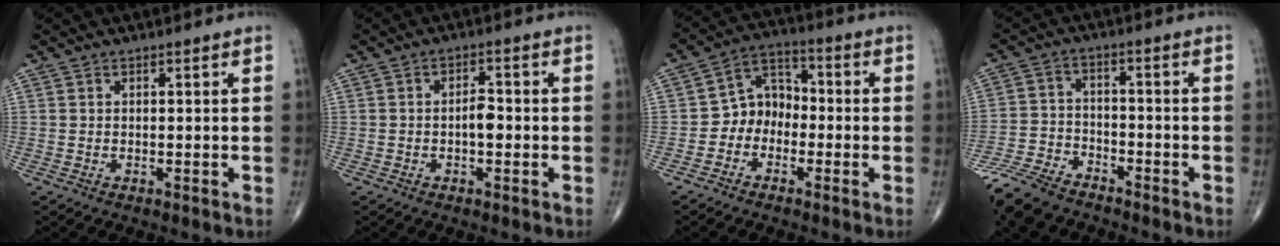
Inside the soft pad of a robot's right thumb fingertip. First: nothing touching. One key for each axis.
{"total": 3.2, "fx": -0.6, "fy": 1.6, "fz": 2.7, "tx": -0.035, "ty": 0.009, "tz": -0.014}
{"total": 7.3, "fx": -2.0, "fy": 5.8, "fz": 4.0, "tx": -0.036, "ty": 0.037, "tz": -0.054}
{"total": 11.8, "fx": -9.6, "fy": 5.0, "fz": 4.8, "tx": -0.092, "ty": 0.022, "tz": -0.180}